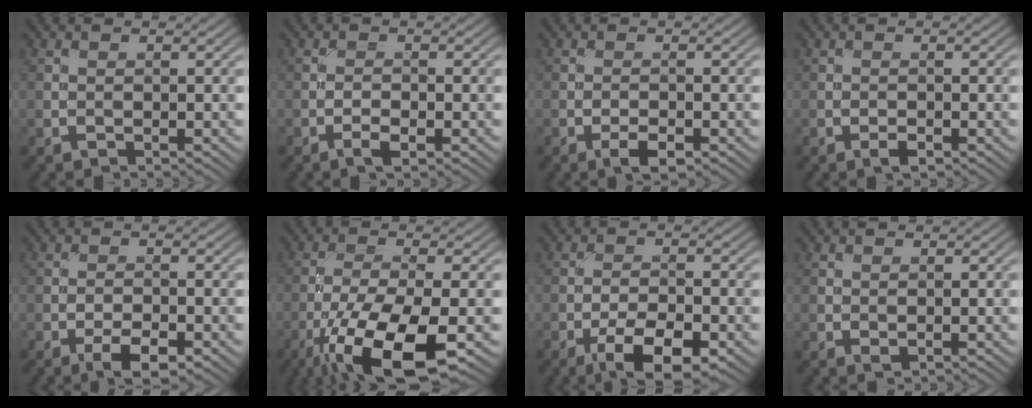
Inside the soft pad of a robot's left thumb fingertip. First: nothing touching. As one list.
[{"total": 1.9, "force": [-1.1, 0.5, 1.4], "torque": [-0.027, 0.002, -0.024]}, {"total": 2.5, "force": [-1.4, 0.9, 1.8], "torque": [-0.031, 0.001, -0.029]}, {"total": 1.2, "force": [-0.7, 0.5, 0.9], "torque": [-0.014, 0.001, -0.015]}, {"total": 3.6, "force": [-2.0, 1.2, 2.7], "torque": [-0.045, 0.001, -0.036]}, {"total": 13.1, "force": [-6.7, 4.0, 10.6], "torque": [-0.213, -0.020, -0.121]}, {"total": 7.2, "force": [-4.0, 2.5, 5.4], "torque": [-0.091, 0.001, -0.069]}, {"total": 0.5, "force": [0.1, 0.3, 0.4], "torque": [-0.008, -0.001, 0.001]}]